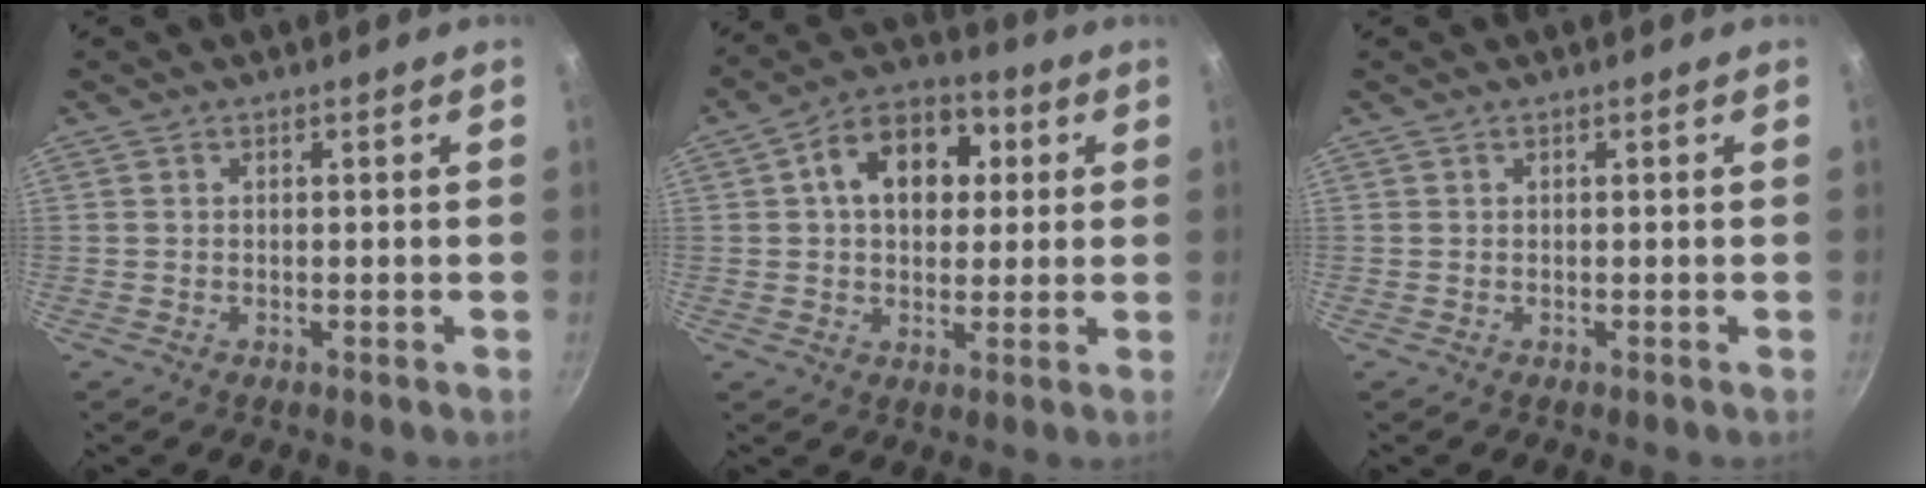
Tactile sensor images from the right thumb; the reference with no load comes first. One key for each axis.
{"total": 13.3, "fx": 3.0, "fy": 9.4, "fz": 9.0, "tx": -0.099, "ty": 0.015, "tz": 0.031}
{"total": 0.0}